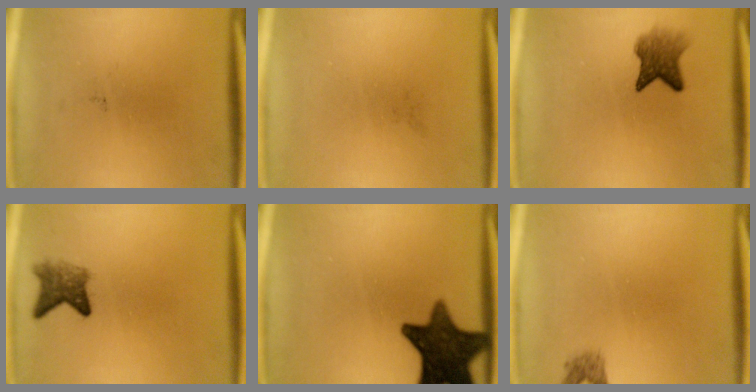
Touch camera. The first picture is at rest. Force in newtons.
{"total": 0.0}
{"total": 4.7}
{"total": 3.7}
{"total": 14.1}
{"total": 1.4}